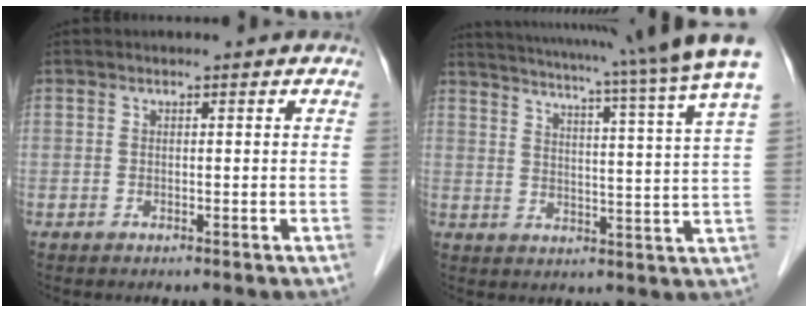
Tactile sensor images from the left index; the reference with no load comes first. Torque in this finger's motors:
{"motor_torque": [1.11, -1.03, 0.66, 0.16]}